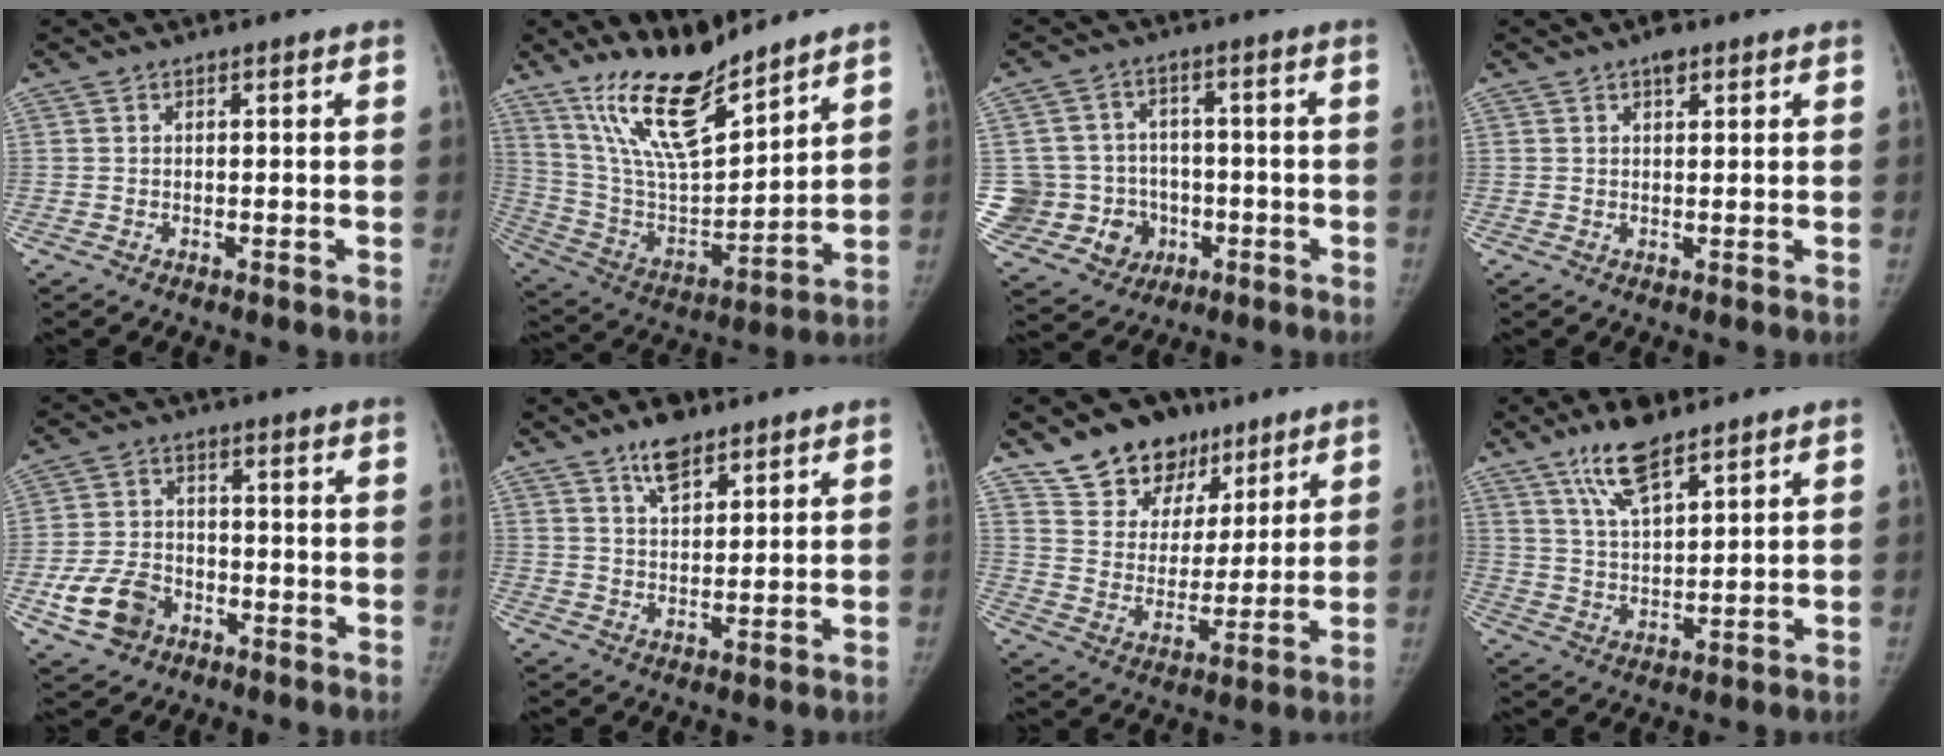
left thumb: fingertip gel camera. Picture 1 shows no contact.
{"total": 17.5, "force": [13.5, 4.9, 10.0], "torque": [-0.151, -0.082, 0.262]}
{"total": 13.9, "force": [-2.5, 13.0, 4.1], "torque": [-0.072, 0.032, -0.021]}
{"total": 2.5, "force": [1.5, 1.2, 1.5], "torque": [-0.015, -0.005, 0.022]}
{"total": 9.1, "force": [-4.2, 6.7, 4.5], "torque": [-0.078, 0.022, -0.073]}
{"total": 6.5, "force": [4.6, 2.8, 3.6], "torque": [-0.041, -0.028, 0.079]}
{"total": 15.0, "force": [10.3, 9.9, 4.5], "torque": [-0.024, -0.051, 0.183]}
{"total": 9.9, "force": [6.8, 3.3, 6.4], "torque": [-0.105, -0.034, 0.129]}